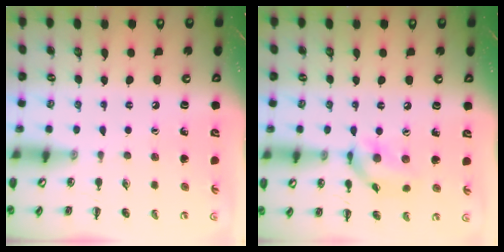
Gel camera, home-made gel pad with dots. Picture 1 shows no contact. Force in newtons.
{"total": 10.7, "press": 10.7, "slide": 1.2}